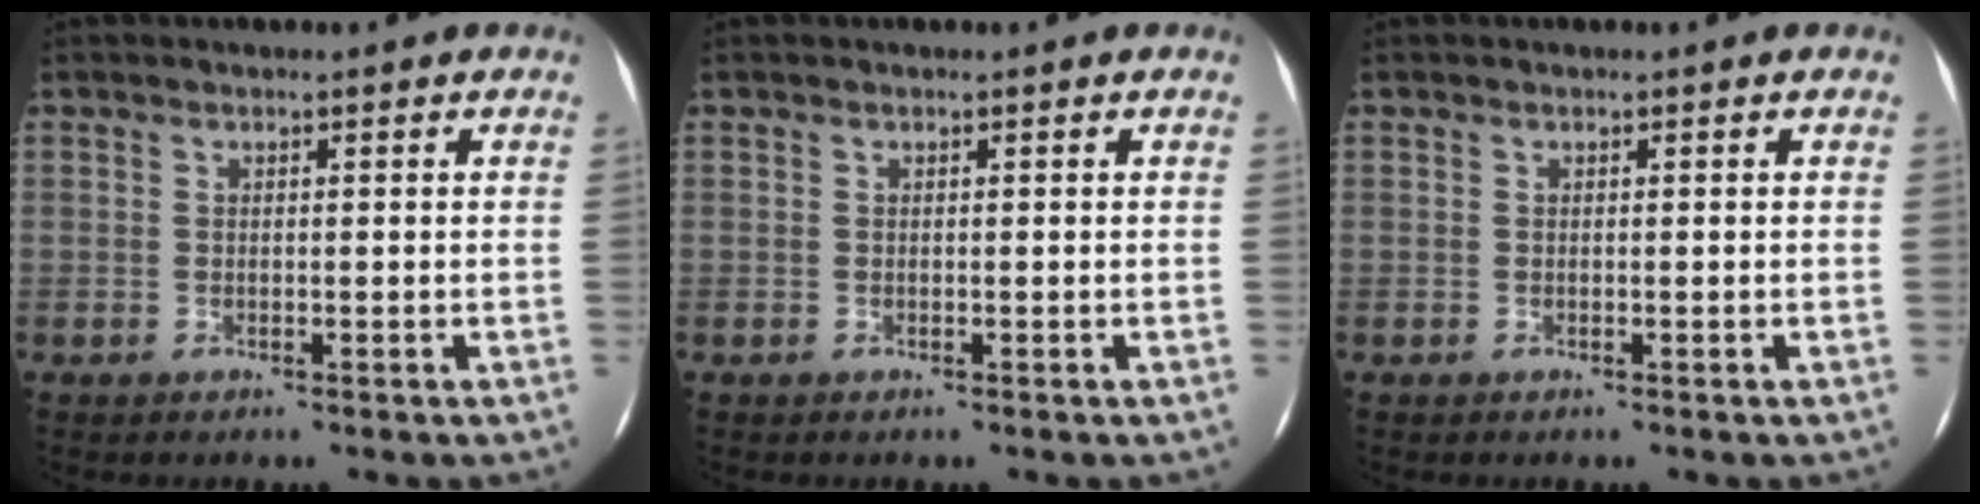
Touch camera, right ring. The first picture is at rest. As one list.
[{"total": 0.0}, {"total": 0.0}]